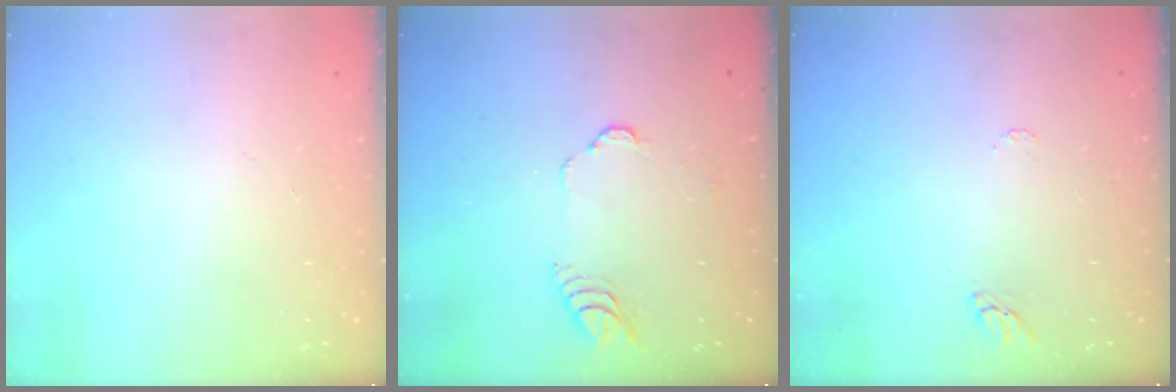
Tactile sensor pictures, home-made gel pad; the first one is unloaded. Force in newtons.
{"total": 4.2, "press": 4.2, "slide": 0.4}
{"total": 4.0, "press": 4.0, "slide": 0.3}